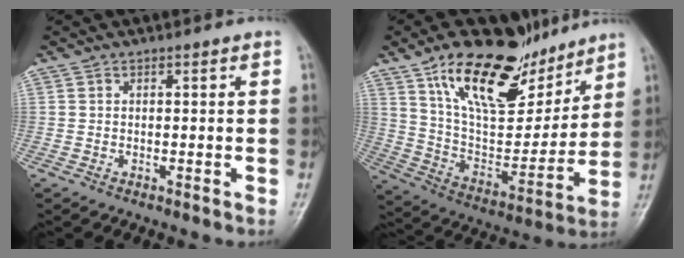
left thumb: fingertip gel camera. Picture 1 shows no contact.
{"total": 23.5, "force": [15.0, 10.6, 14.8], "torque": [-0.197, -0.060, 0.265]}